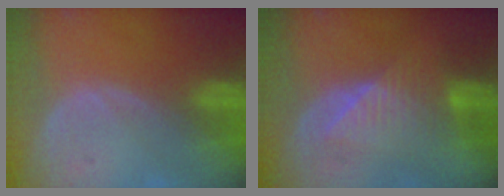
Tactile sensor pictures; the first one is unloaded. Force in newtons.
{"total": 6.6, "press": 6.6, "slide": 0.5}